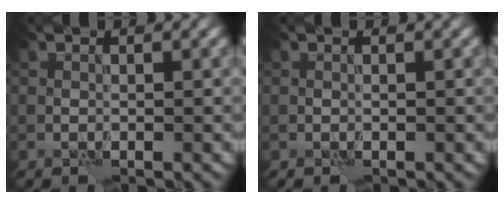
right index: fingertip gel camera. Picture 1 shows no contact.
{"total": 0.0}